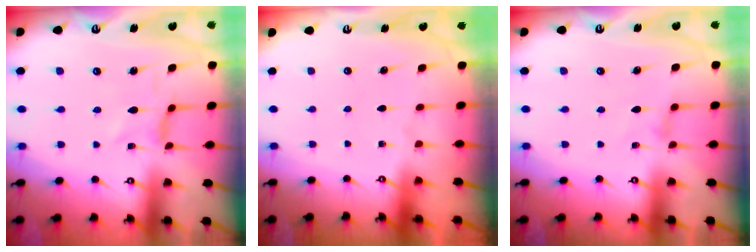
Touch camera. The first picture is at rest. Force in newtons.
{"total": 0.0}
{"total": 0.5, "press": 0.5, "slide": 0.1}